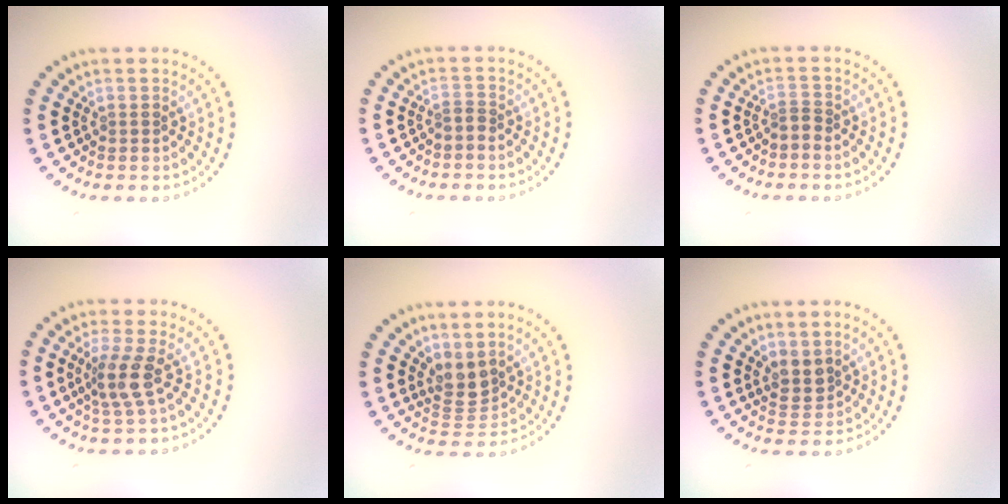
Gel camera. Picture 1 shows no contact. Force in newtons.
{"total": 0.9, "press": 0.5, "slide": 0.8}
{"total": 0.9, "press": 0.6, "slide": 0.7}
{"total": 2.8, "press": 2.2, "slide": 1.8}
{"total": 2.7, "press": 2.1, "slide": 1.7}
{"total": 2.0, "press": 1.7, "slide": 1.1}